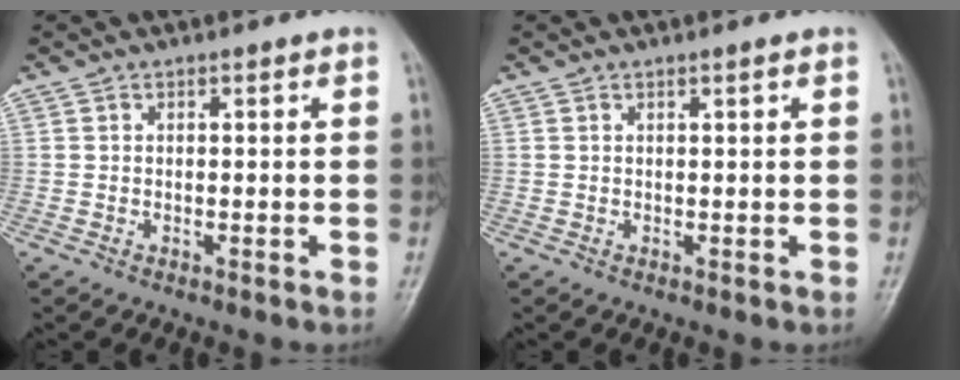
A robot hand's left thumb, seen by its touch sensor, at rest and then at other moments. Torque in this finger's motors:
{"motor_torque": [-0.18, -0.11, -0.16, -0.15, -0.04]}